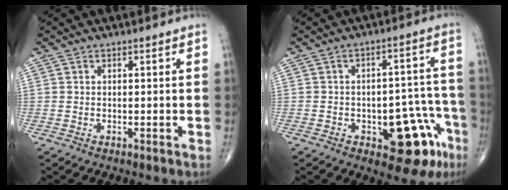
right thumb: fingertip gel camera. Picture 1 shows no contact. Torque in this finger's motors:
{"motor_torque": [2.57, 2.44, 1.05, -0.28, 0.05]}